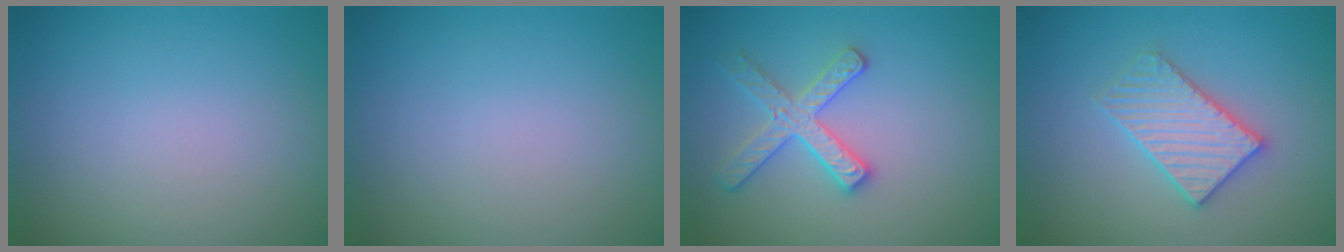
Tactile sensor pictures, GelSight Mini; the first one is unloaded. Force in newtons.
{"total": 0.0}
{"total": 2.9, "press": 2.9, "slide": 0.4}
{"total": 3.4, "press": 3.4, "slide": 0.5}